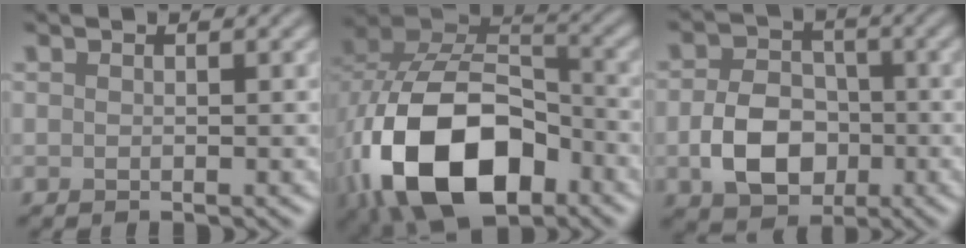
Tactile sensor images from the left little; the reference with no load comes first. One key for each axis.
{"total": 15.2, "fx": -5.9, "fy": 9.1, "fz": 10.6, "tx": -0.209, "ty": -0.029, "tz": -0.104}
{"total": 6.3, "fx": -1.8, "fy": 4.6, "fz": 3.9, "tx": -0.075, "ty": -0.004, "tz": -0.034}